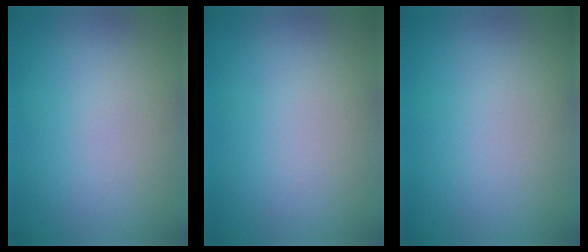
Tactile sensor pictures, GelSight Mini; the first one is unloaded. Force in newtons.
{"total": 0.0}
{"total": 0.0}